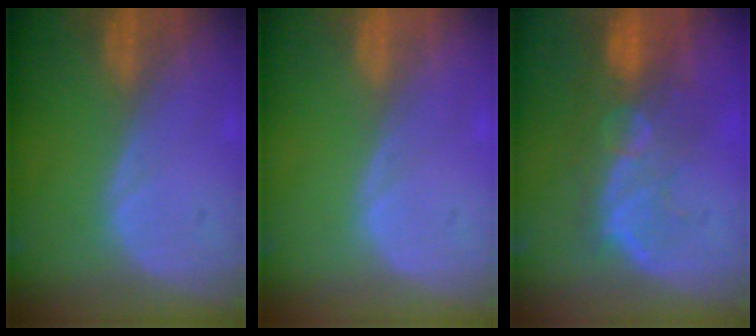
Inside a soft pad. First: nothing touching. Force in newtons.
{"total": 0.0}
{"total": 10.1, "press": 8.6, "slide": 5.3}